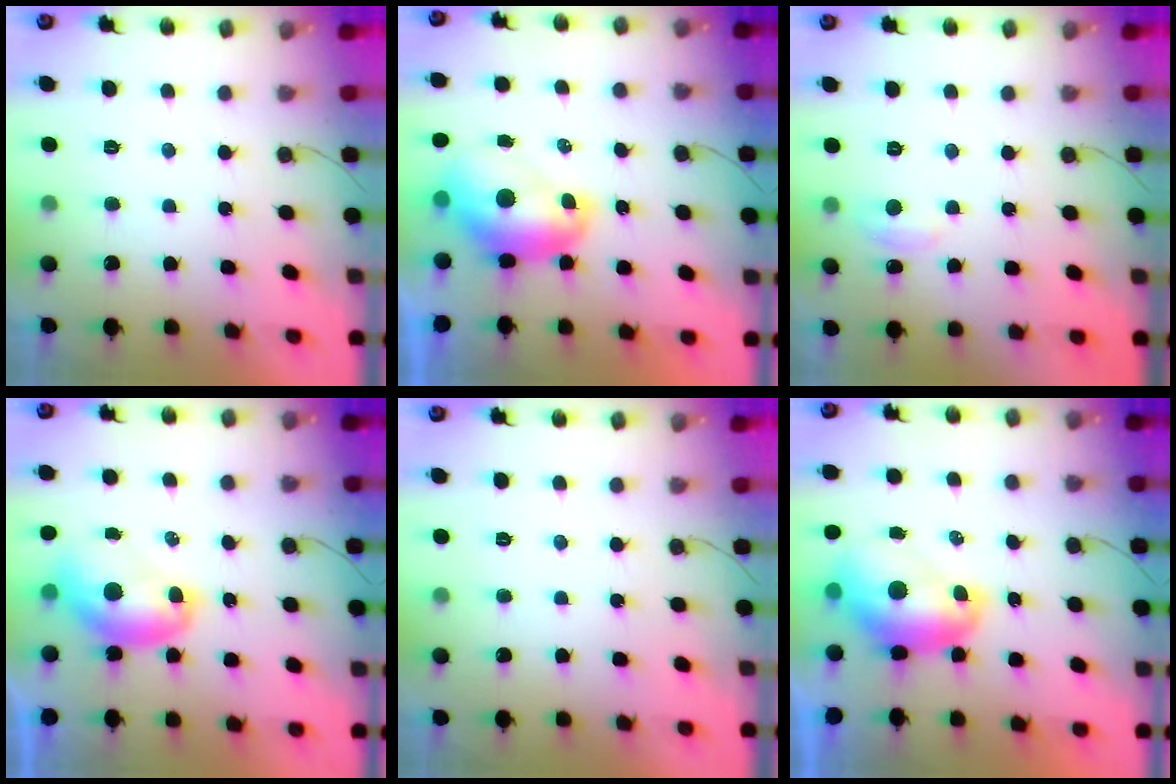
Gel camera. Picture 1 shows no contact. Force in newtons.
{"total": 10.4, "press": 10.3, "slide": 1.0}
{"total": 3.8, "press": 3.8, "slide": 0.5}
{"total": 8.0, "press": 7.9, "slide": 1.1}
{"total": 0.0}
{"total": 10.4, "press": 10.3, "slide": 1.0}